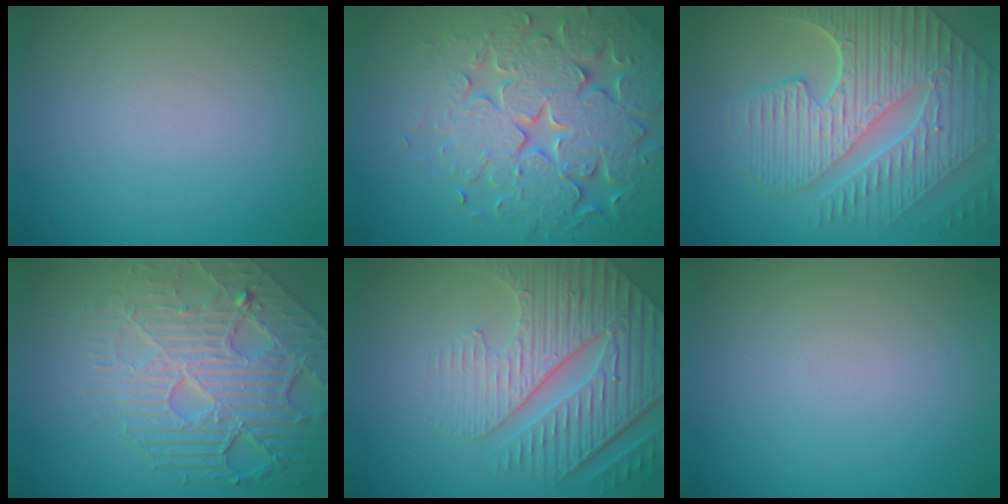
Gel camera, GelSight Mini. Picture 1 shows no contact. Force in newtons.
{"total": 7.6, "press": 7.5, "slide": 1.6}
{"total": 9.8, "press": 6.5, "slide": 7.3}
{"total": 7.5, "press": 5.7, "slide": 4.9}
{"total": 7.4, "press": 5.6, "slide": 4.8}
{"total": 0.0}